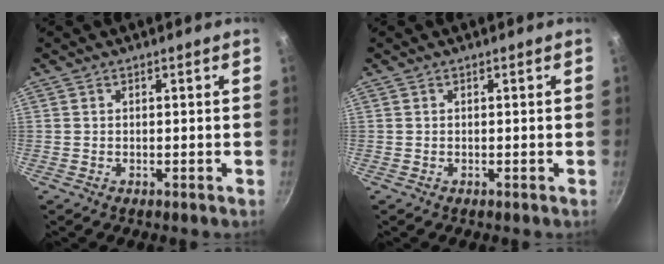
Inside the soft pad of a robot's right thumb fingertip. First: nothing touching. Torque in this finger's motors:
{"motor_torque": [-0.10, 0.16, -0.10, 0.03, 0.03]}